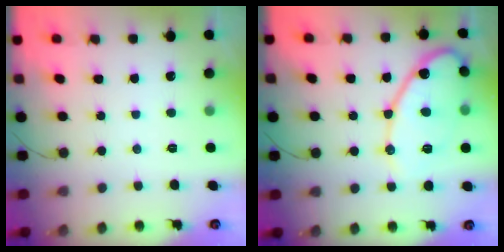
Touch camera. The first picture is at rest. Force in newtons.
{"total": 13.8, "press": 13.8, "slide": 0.8}